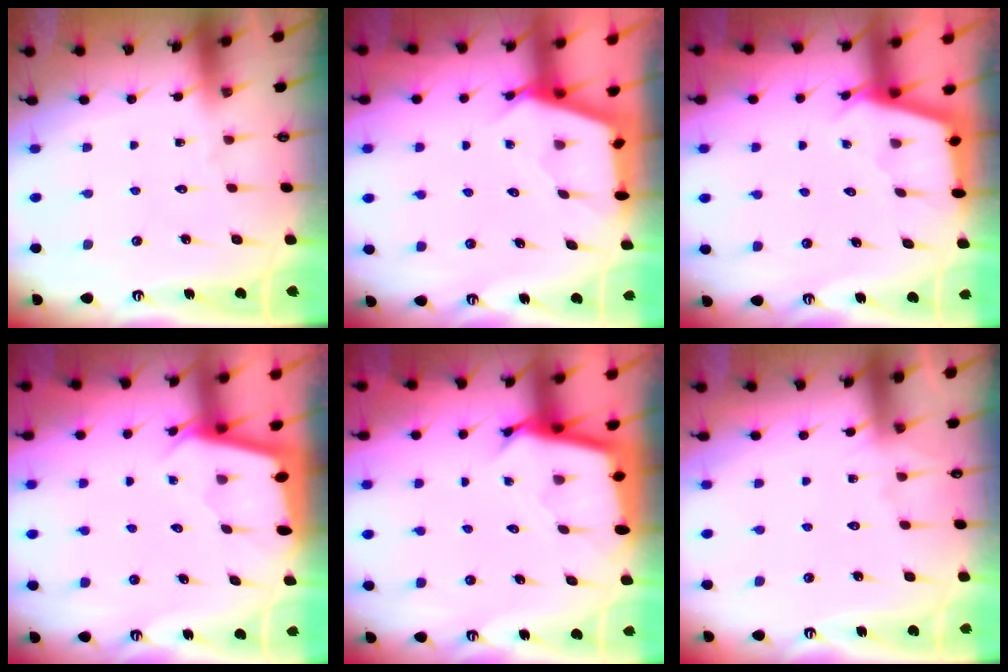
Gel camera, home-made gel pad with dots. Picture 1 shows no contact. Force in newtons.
{"total": 2.6, "press": 2.5, "slide": 0.3}
{"total": 2.8, "press": 2.8, "slide": 0.3}
{"total": 2.1, "press": 2.1, "slide": 0.2}
{"total": 3.0, "press": 3.0, "slide": 0.0}
{"total": 3.9, "press": 3.8, "slide": 0.5}